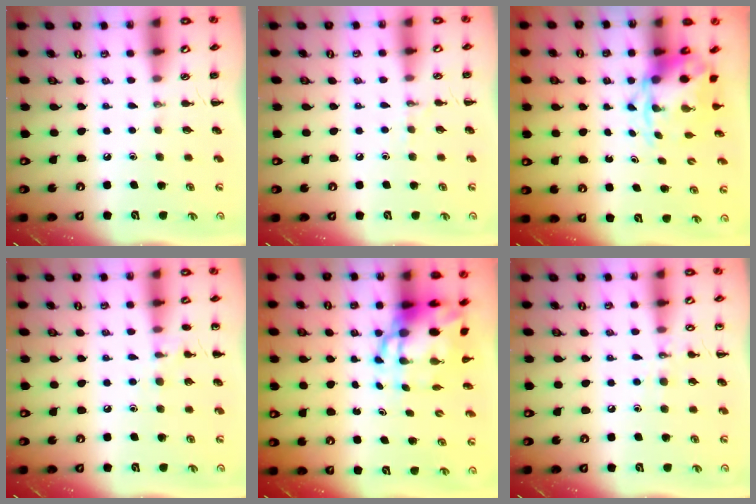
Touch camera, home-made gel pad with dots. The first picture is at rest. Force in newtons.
{"total": 5.0, "press": 4.9, "slide": 1.2}
{"total": 4.5, "press": 4.4, "slide": 1.1}
{"total": 6.7, "press": 6.5, "slide": 1.8}
{"total": 9.2, "press": 8.9, "slide": 2.3}
{"total": 6.9, "press": 6.7, "slide": 1.7}